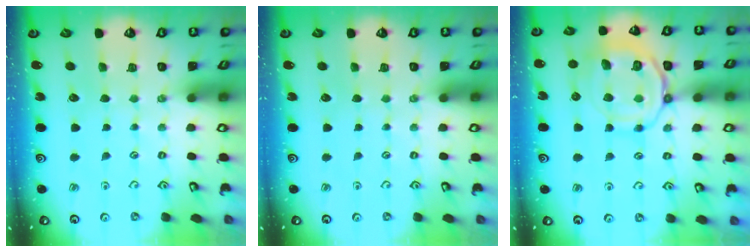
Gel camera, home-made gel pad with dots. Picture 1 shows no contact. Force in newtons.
{"total": 0.0}
{"total": 13.3, "press": 13.2, "slide": 1.3}